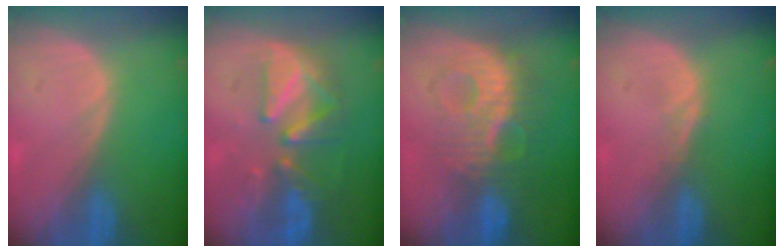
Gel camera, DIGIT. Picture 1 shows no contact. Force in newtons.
{"total": 8.3, "press": 8.1, "slide": 2.0}
{"total": 9.3, "press": 9.0, "slide": 2.2}
{"total": 1.0, "press": 1.0, "slide": 0.1}